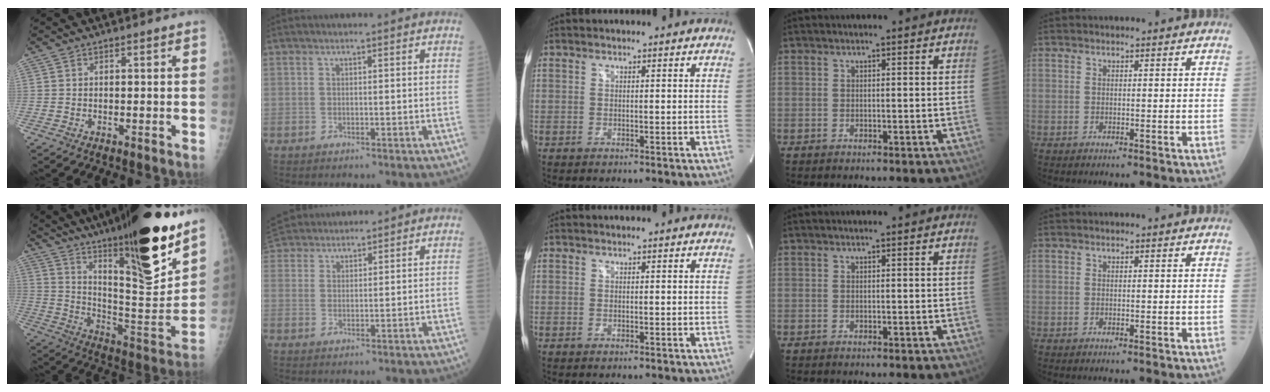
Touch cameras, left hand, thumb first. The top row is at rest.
{"thumb": {"total": 30.4, "force": [20.0, 5.9, 22.1], "torque": [-0.315, -0.083, 0.320]}, "index": {"total": 9.2, "force": [8.5, 2.7, 2.2], "torque": [-0.046, 0.043, 0.153]}}